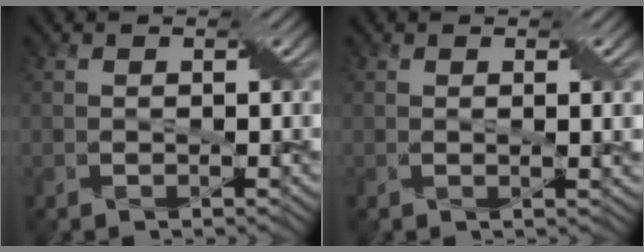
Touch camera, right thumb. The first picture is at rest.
{"total": 1.6, "force": [0.6, 0.0, 1.5], "torque": [-0.020, 0.002, 0.009]}